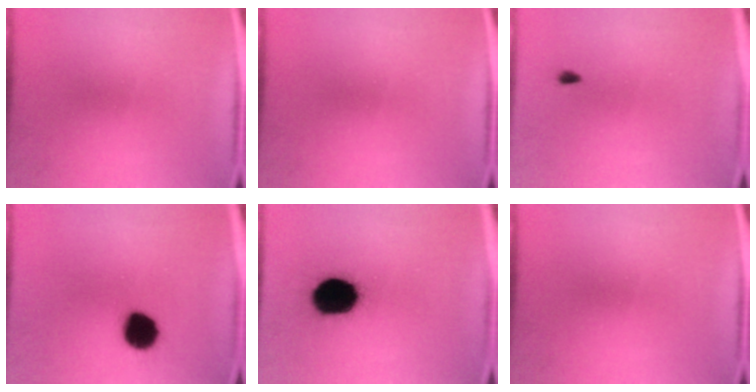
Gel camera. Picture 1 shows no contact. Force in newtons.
{"total": 0.0}
{"total": 0.6}
{"total": 10.1}
{"total": 15.6}
{"total": 0.0}